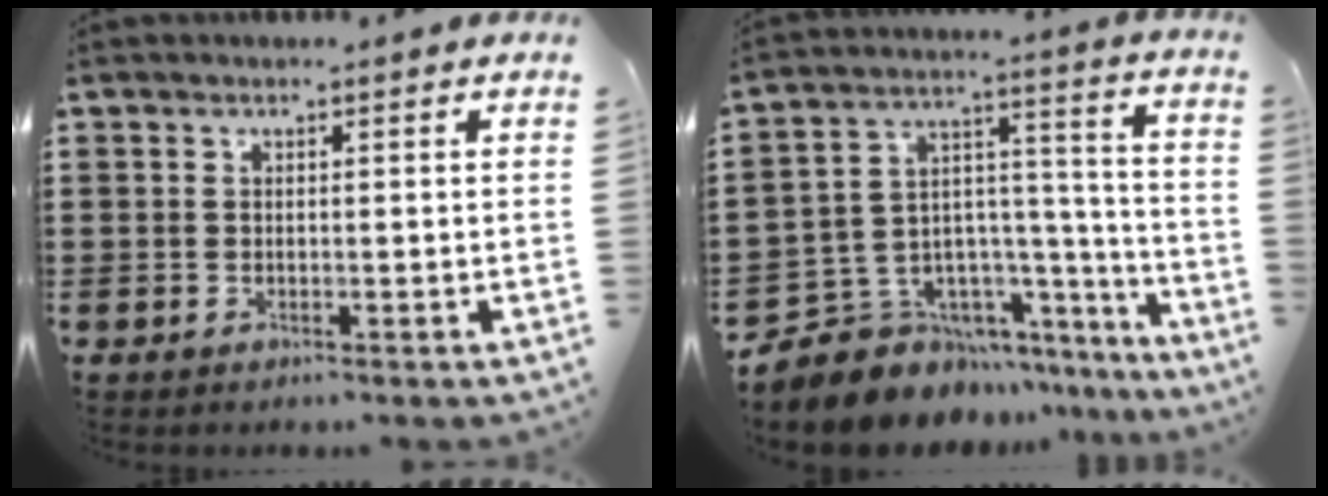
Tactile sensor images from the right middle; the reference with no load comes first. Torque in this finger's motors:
{"motor_torque": [2.14, 0.00, 0.46, 0.04]}